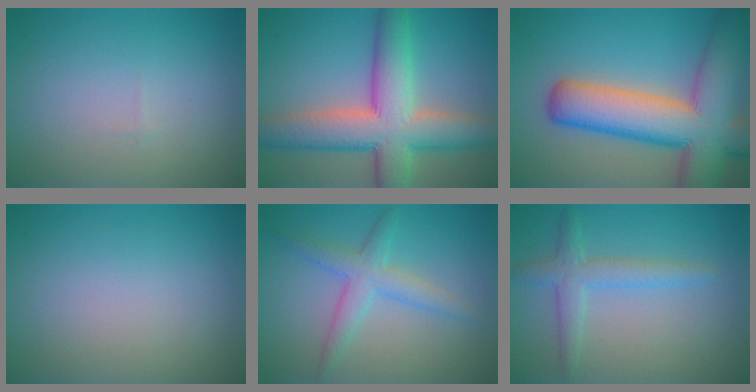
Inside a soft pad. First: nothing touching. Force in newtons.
{"total": 9.9, "press": 9.9, "slide": 0.5}
{"total": 12.9, "press": 12.9, "slide": 0.8}
{"total": 0.0}
{"total": 3.2, "press": 3.2, "slide": 0.1}
{"total": 2.8, "press": 2.8, "slide": 0.1}